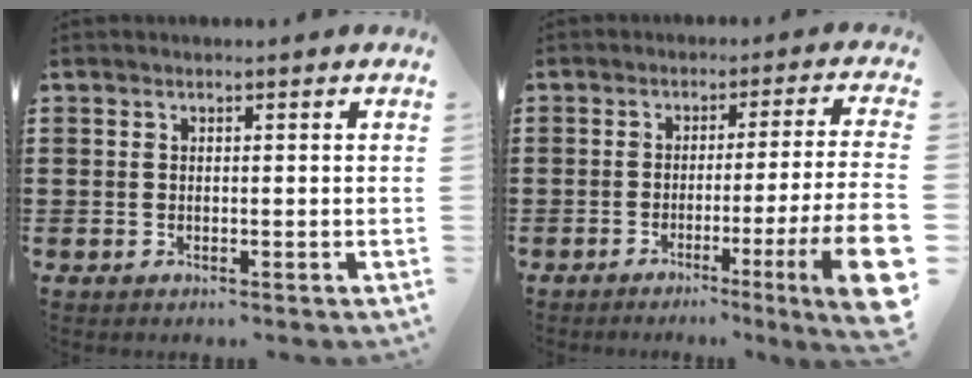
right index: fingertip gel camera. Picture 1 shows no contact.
{"total": 7.3, "force": [-2.5, 0.3, 6.9], "torque": [-0.104, -0.026, -0.050]}